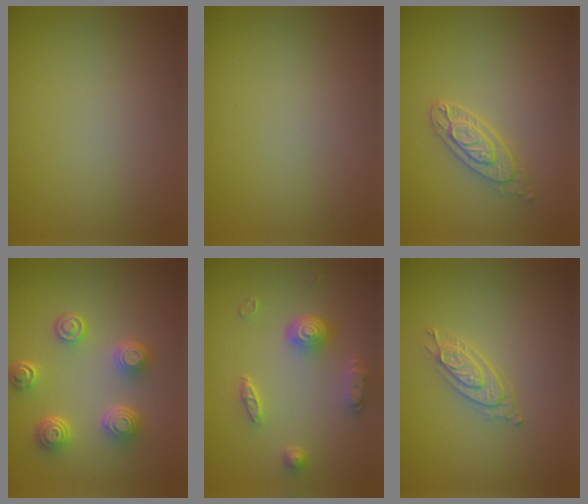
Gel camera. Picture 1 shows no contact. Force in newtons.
{"total": 0.0}
{"total": 2.6, "press": 2.4, "slide": 1.1}
{"total": 5.0, "press": 3.7, "slide": 3.3}
{"total": 4.3, "press": 3.4, "slide": 2.6}
{"total": 2.7, "press": 2.1, "slide": 1.6}